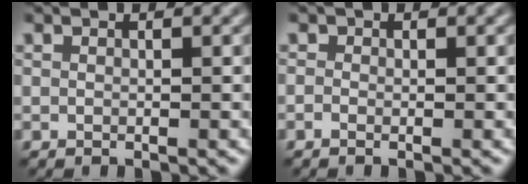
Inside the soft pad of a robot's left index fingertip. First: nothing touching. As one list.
[{"total": 0.5, "force": [-0.4, 0.3, 0.2], "torque": [-0.004, -0.004, -0.010]}]